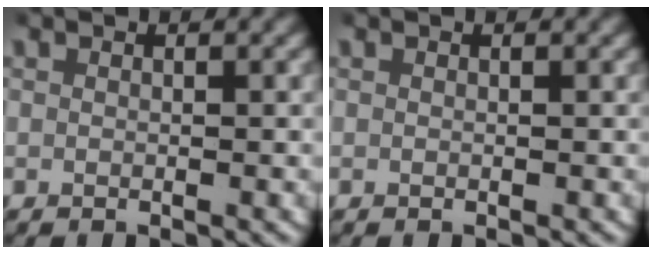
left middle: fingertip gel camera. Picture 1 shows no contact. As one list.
[{"total": 0.0}]